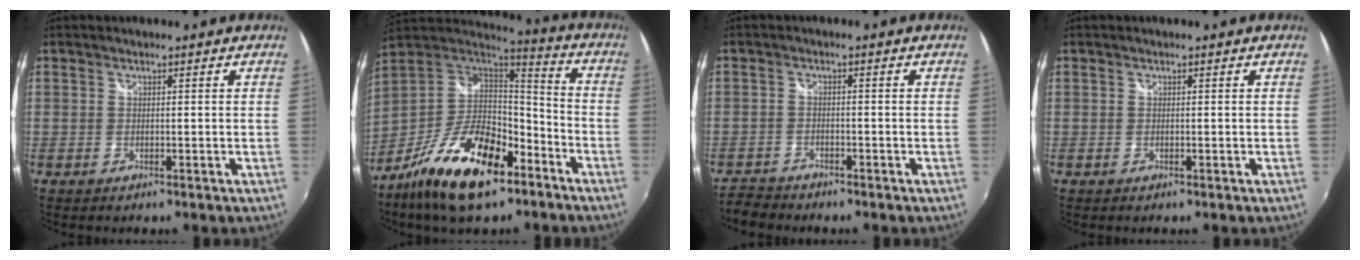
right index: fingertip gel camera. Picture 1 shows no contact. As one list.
[{"total": 22.6, "force": [-13.0, 9.6, 15.7], "torque": [-0.305, -0.020, -0.224]}, {"total": 4.0, "force": [-3.8, 1.2, 0.6], "torque": [-0.028, -0.010, -0.076]}, {"total": 0.0}]